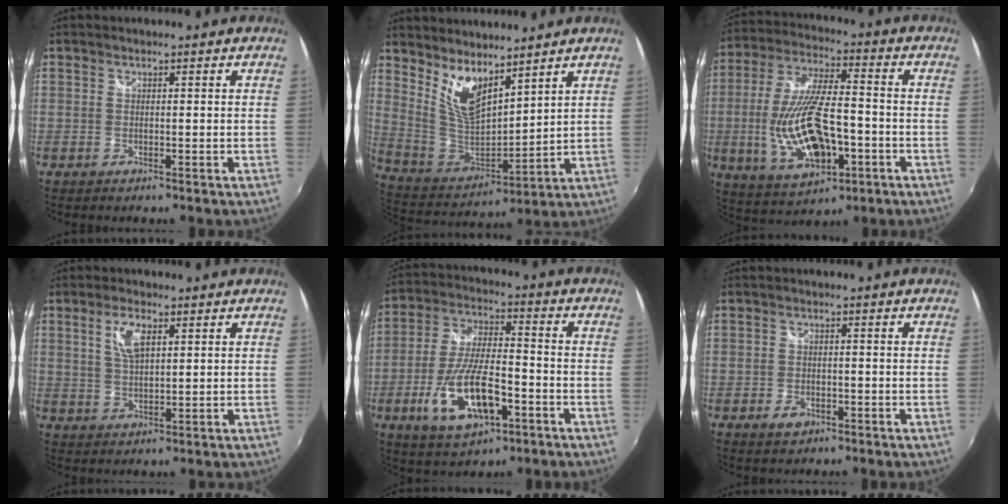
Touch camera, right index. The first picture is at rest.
{"total": 11.9, "force": [8.0, 4.7, 7.5], "torque": [-0.137, -0.014, 0.165]}
{"total": 18.3, "force": [-4.8, 7.6, 16.0], "torque": [-0.340, -0.015, -0.068]}
{"total": 5.5, "force": [2.2, 2.4, 4.4], "torque": [-0.081, 0.004, 0.044]}
{"total": 15.4, "force": [-6.0, 6.1, 12.8], "torque": [-0.267, -0.011, -0.101]}
{"total": 3.1, "force": [-1.8, 2.1, 1.5], "torque": [-0.033, -0.002, -0.029]}